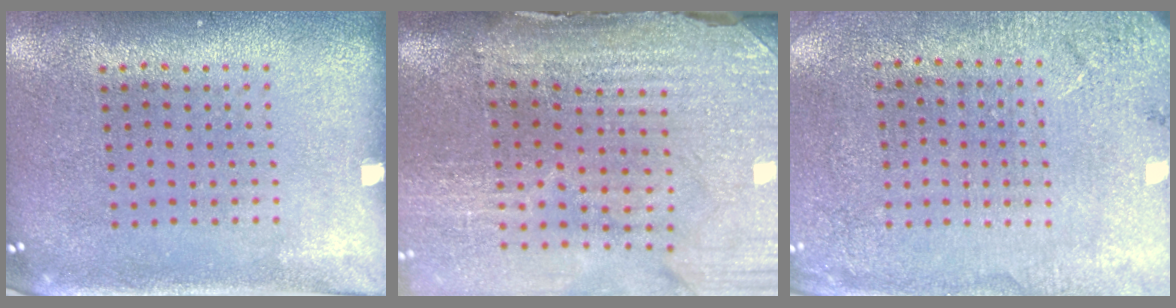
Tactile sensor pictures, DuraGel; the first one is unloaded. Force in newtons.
{"total": 4.4, "press": 3.9, "slide": 2.2}
{"total": 2.6, "press": 2.5, "slide": 0.8}